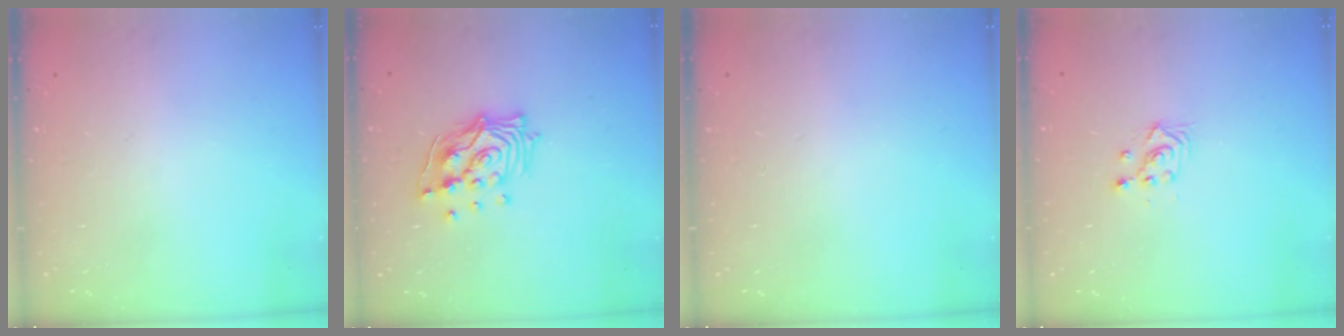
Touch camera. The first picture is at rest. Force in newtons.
{"total": 13.3, "press": 13.2, "slide": 1.1}
{"total": 0.0}
{"total": 2.3, "press": 2.3, "slide": 0.2}